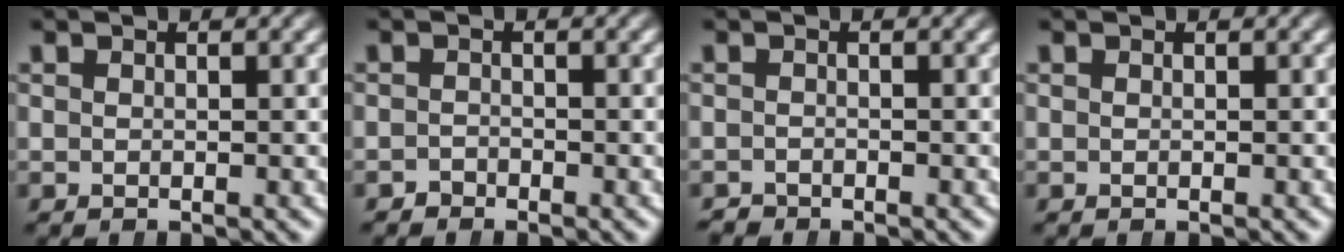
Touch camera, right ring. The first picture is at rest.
{"total": 1.3, "force": [-1.2, 0.1, -0.6], "torque": [0.008, -0.010, -0.017]}
{"total": 1.3, "force": [-1.2, 0.2, -0.4], "torque": [0.003, -0.009, -0.017]}
{"total": 0.0}